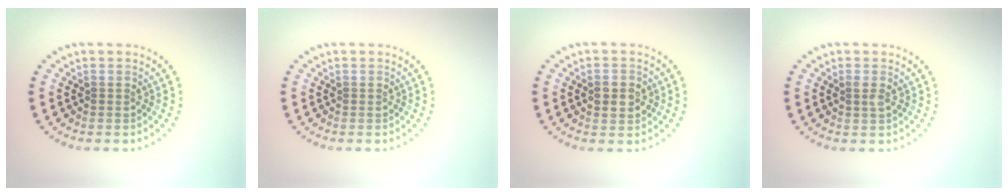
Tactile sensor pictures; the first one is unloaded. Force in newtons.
{"total": 0.0}
{"total": 2.8, "press": 2.8, "slide": 0.2}
{"total": 1.0, "press": 0.9, "slide": 0.1}